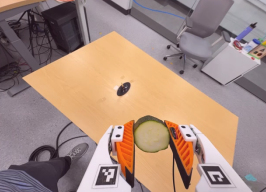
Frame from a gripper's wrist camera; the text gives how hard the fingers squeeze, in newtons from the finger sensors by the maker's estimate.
{"total": 11.5, "left": 11.0, "right": 11.9}